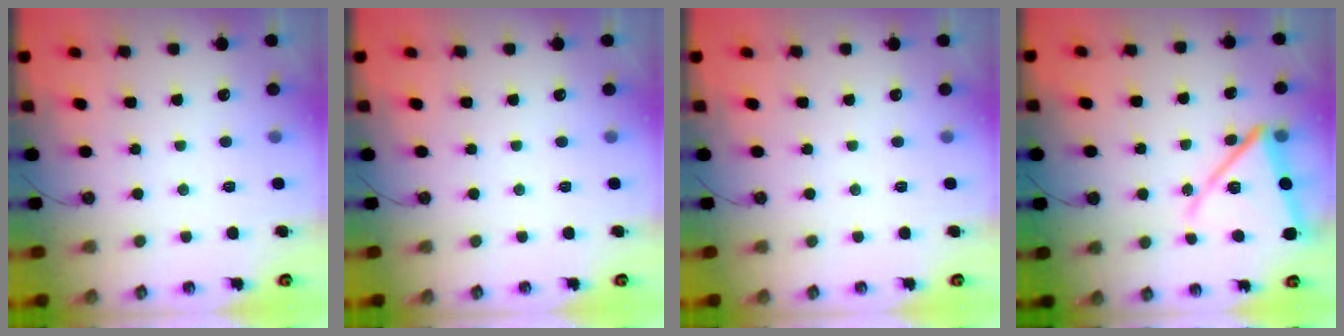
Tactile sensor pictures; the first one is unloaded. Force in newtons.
{"total": 0.0}
{"total": 0.0}
{"total": 14.7, "press": 14.6, "slide": 1.4}